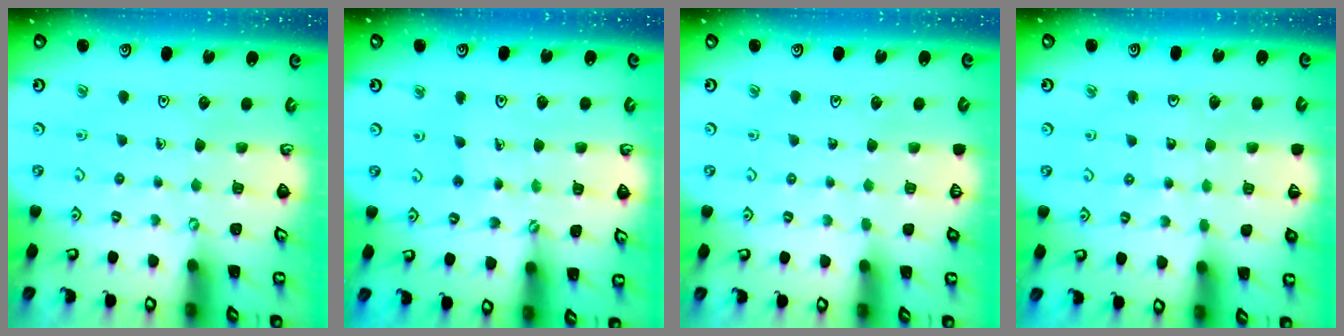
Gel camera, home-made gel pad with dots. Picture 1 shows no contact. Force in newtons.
{"total": 2.8, "press": 2.5, "slide": 1.3}
{"total": 0.0}
{"total": 4.9, "press": 4.5, "slide": 1.9}